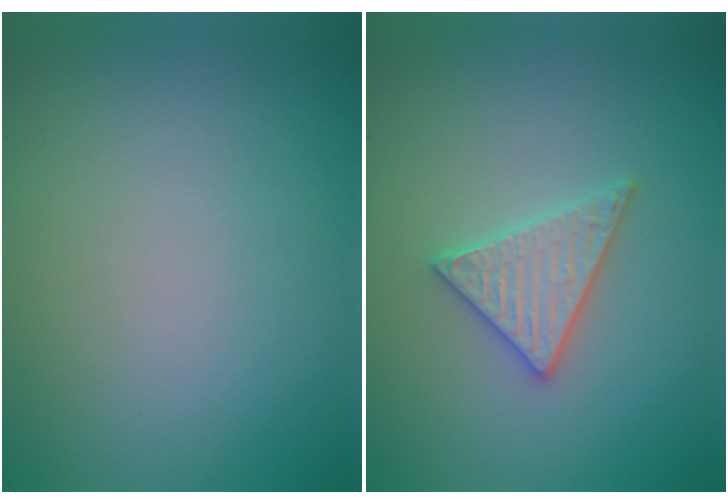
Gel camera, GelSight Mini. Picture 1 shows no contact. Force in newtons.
{"total": 2.9, "press": 2.9, "slide": 0.3}